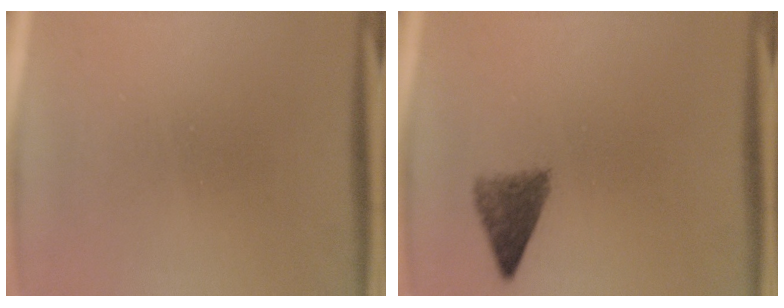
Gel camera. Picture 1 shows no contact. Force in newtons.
{"total": 3.9}